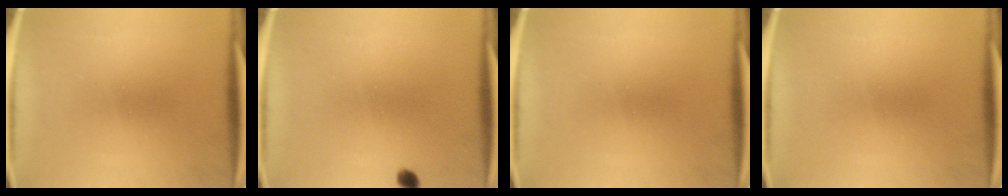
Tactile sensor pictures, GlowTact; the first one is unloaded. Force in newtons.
{"total": 1.4}
{"total": 0.0}
{"total": 0.0}